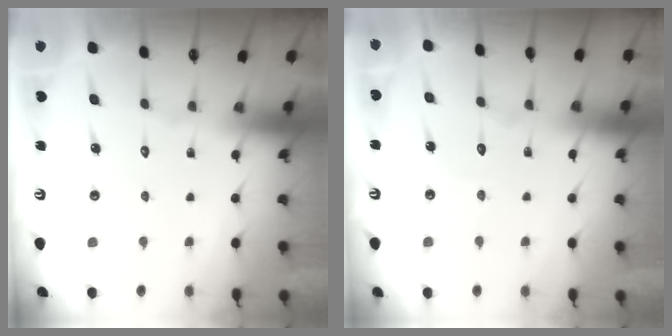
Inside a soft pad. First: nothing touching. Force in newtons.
{"total": 4.1, "press": 4.0, "slide": 0.5}